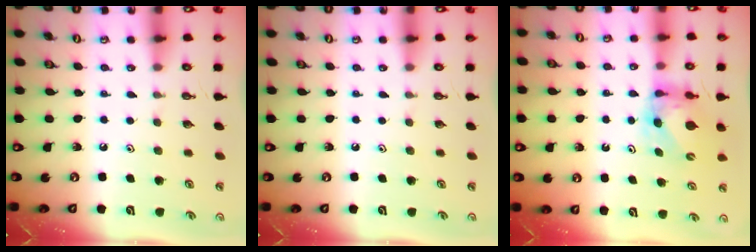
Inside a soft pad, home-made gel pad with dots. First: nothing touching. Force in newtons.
{"total": 0.0}
{"total": 6.4, "press": 6.4, "slide": 0.3}